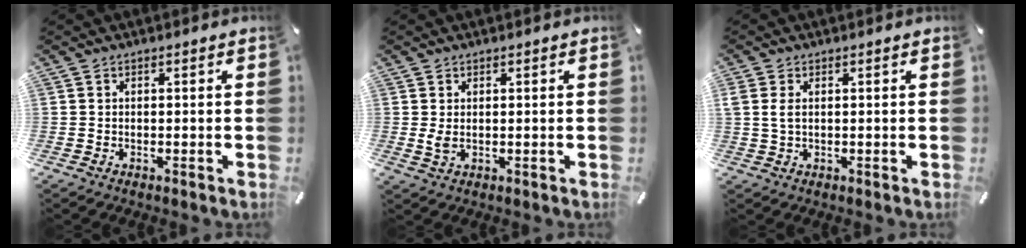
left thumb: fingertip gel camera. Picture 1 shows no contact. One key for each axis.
{"total": 2.6, "fx": 0.2, "fy": 1.2, "fz": 2.3, "tx": -0.052, "ty": -0.006, "tz": -0.001}
{"total": 2.6, "fx": 0.7, "fy": 1.5, "fz": 2.0, "tx": -0.049, "ty": 0.002, "tz": 0.009}